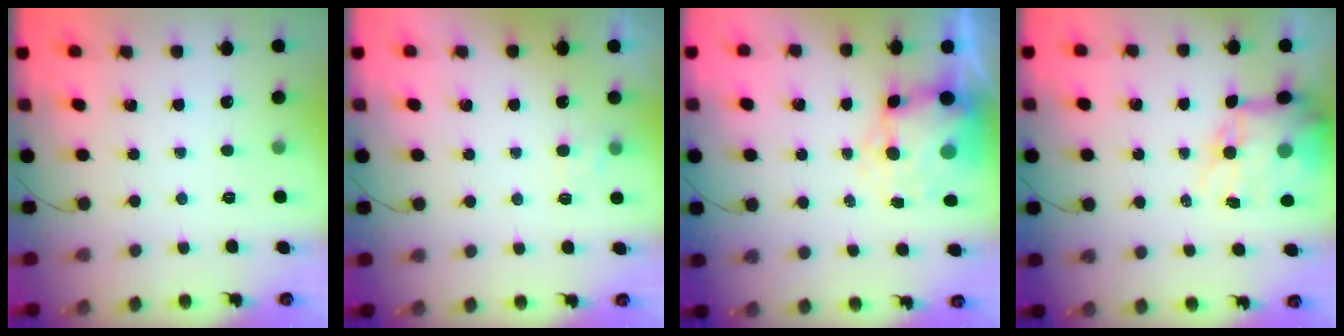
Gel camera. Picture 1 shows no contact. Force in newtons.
{"total": 2.1, "press": 1.6, "slide": 1.3}
{"total": 8.3, "press": 8.1, "slide": 2.0}
{"total": 12.8, "press": 12.3, "slide": 3.4}